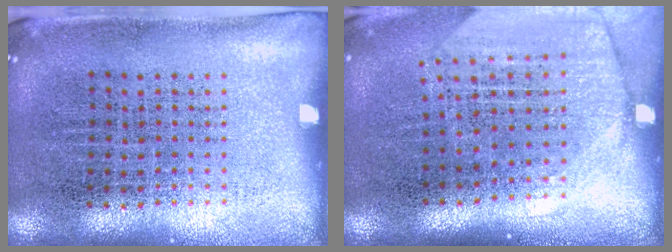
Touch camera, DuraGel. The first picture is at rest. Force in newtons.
{"total": 1.9, "press": 1.6, "slide": 1.0}